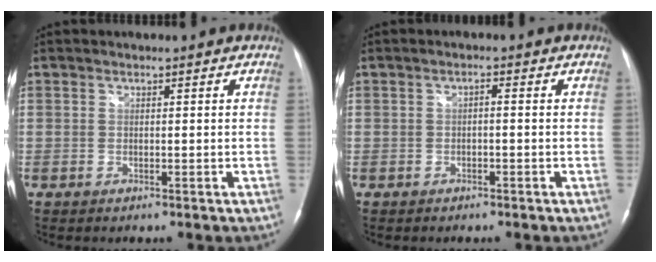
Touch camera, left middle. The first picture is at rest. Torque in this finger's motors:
{"motor_torque": [-0.06, 0.04, 0.14, 0.03]}